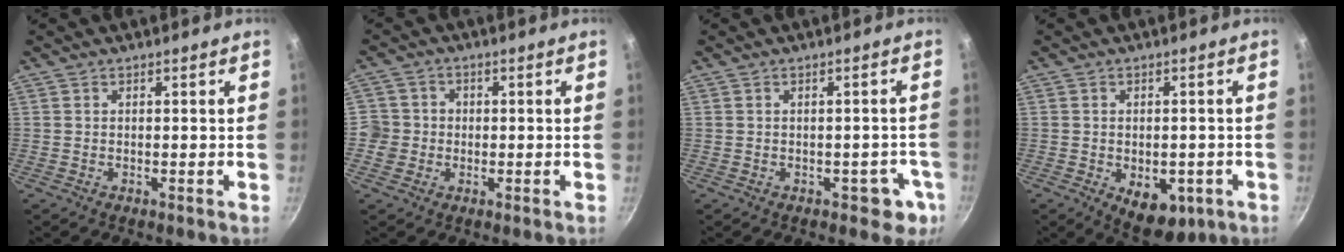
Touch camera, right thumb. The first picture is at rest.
{"total": 4.8, "force": [-0.6, 4.8, 0.5], "torque": [0.023, 0.013, -0.016]}
{"total": 4.4, "force": [-2.1, 2.6, 2.8], "torque": [-0.009, 0.015, -0.023]}
{"total": 8.9, "force": [-3.3, 5.2, 6.4], "torque": [-0.070, 0.004, -0.033]}